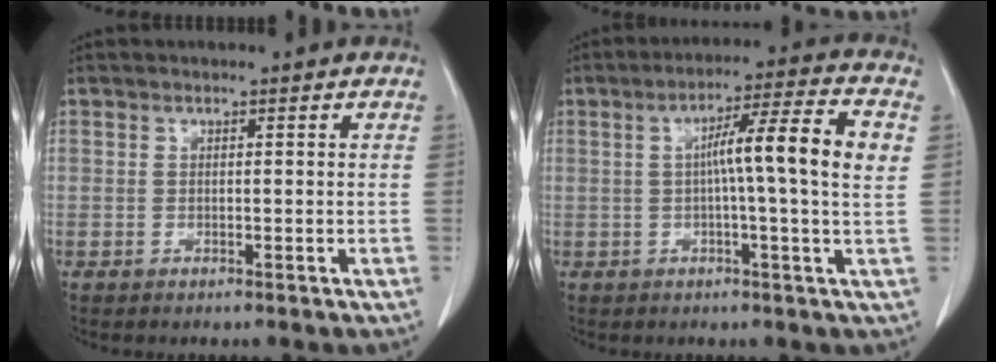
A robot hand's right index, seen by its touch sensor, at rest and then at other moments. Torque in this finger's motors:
{"motor_torque": [1.43, -0.03, 0.77, 0.16]}